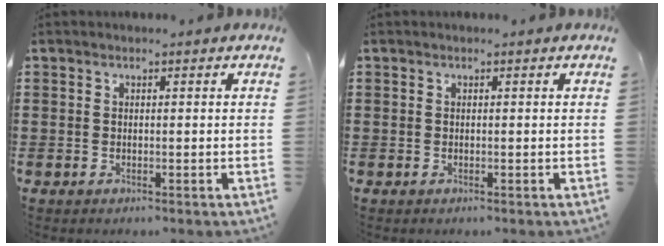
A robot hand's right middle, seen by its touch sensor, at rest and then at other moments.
{"total": 0.0}